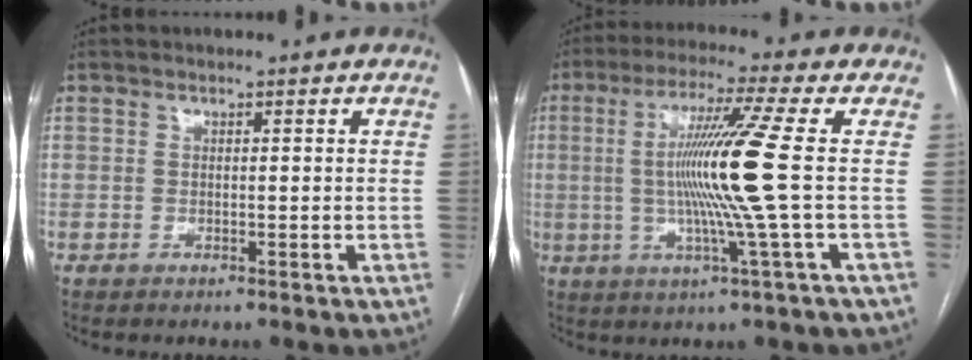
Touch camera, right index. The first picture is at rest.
{"total": 12.3, "force": [-0.1, -2.6, 12.0], "torque": [-0.229, -0.009, -0.003]}